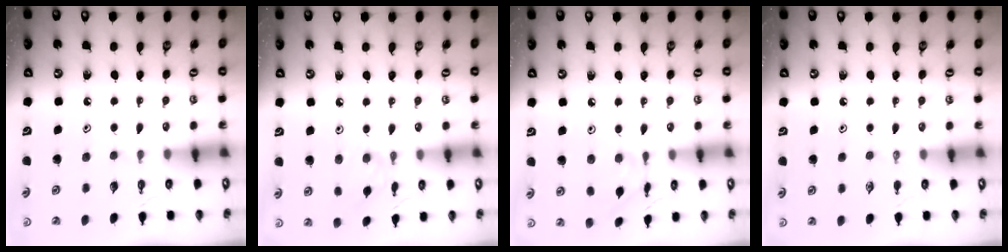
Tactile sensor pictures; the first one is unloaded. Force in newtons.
{"total": 4.8, "press": 4.8, "slide": 0.7}
{"total": 3.9, "press": 3.8, "slide": 0.5}
{"total": 0.0}